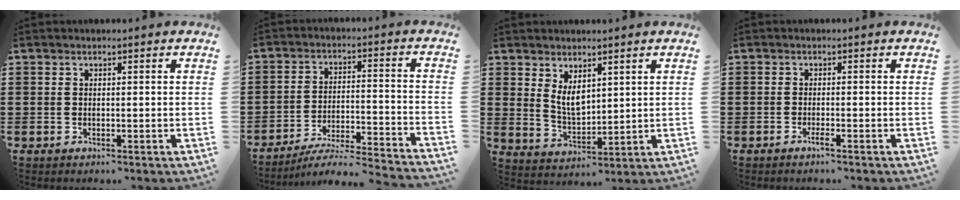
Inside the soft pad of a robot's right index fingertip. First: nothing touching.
{"total": 4.9, "force": [-4.5, -0.3, 1.8], "torque": [-0.040, -0.020, -0.095]}
{"total": 4.8, "force": [2.6, 2.5, 3.1], "torque": [-0.060, -0.005, 0.047]}
{"total": 1.2, "force": [-0.9, 0.1, 0.8], "torque": [-0.015, -0.003, -0.015]}